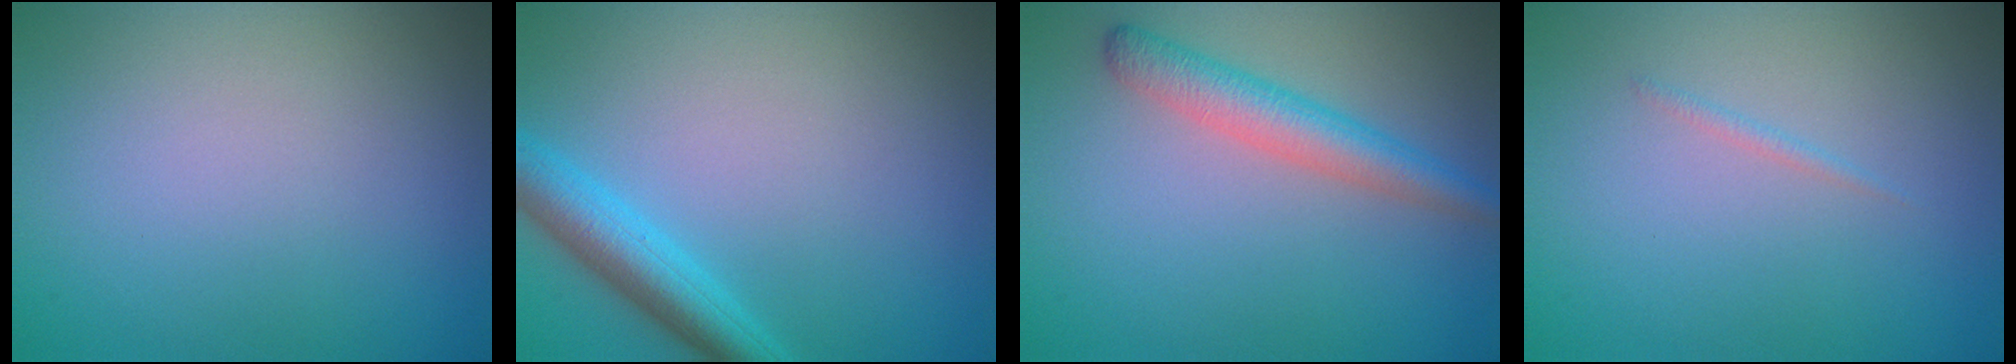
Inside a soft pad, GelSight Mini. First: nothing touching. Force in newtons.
{"total": 3.9, "press": 3.9, "slide": 0.2}
{"total": 3.7, "press": 3.7, "slide": 0.1}
{"total": 0.5, "press": 0.5, "slide": 0.1}